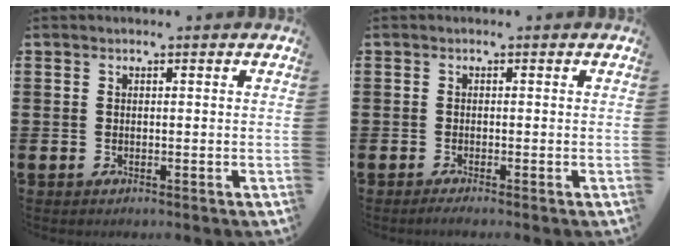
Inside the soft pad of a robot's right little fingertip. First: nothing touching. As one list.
[{"total": 0.6, "force": [-0.4, 0.0, 0.5], "torque": [-0.007, -0.003, -0.008]}]